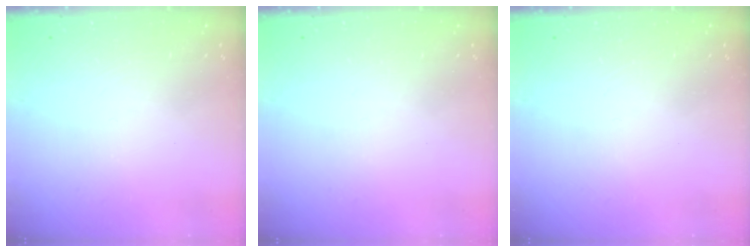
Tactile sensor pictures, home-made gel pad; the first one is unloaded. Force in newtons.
{"total": 0.0}
{"total": 0.0}